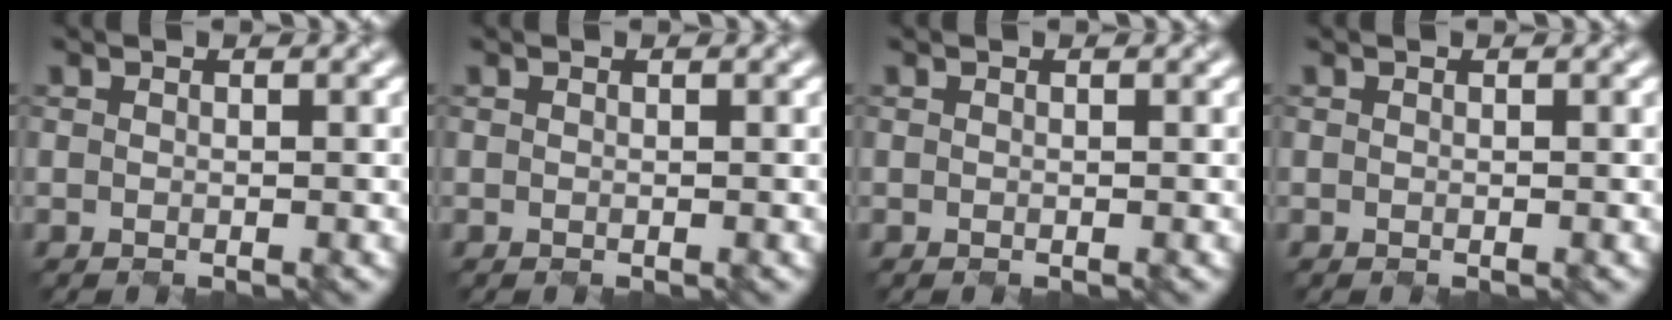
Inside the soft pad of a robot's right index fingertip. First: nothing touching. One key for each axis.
{"total": 0.0}
{"total": 0.0}
{"total": 0.0}